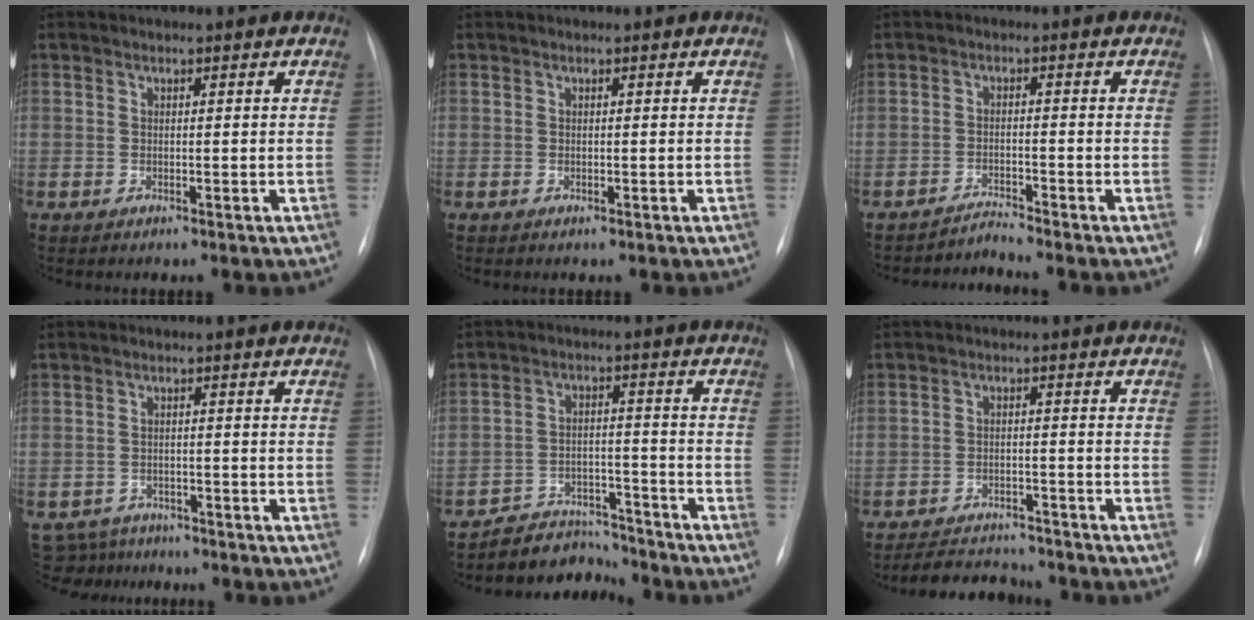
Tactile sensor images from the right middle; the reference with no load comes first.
{"total": 0.0}
{"total": 2.6, "force": [-2.2, -1.1, -0.8], "torque": [0.018, -0.013, -0.034]}
{"total": 5.0, "force": [-4.5, 2.2, -0.9], "torque": [0.018, 0.009, -0.067]}
{"total": 7.8, "force": [-7.5, 2.1, -0.4], "torque": [0.016, 0.025, -0.123]}
{"total": 7.9, "force": [-7.5, 2.0, 1.5], "torque": [-0.020, 0.003, -0.110]}